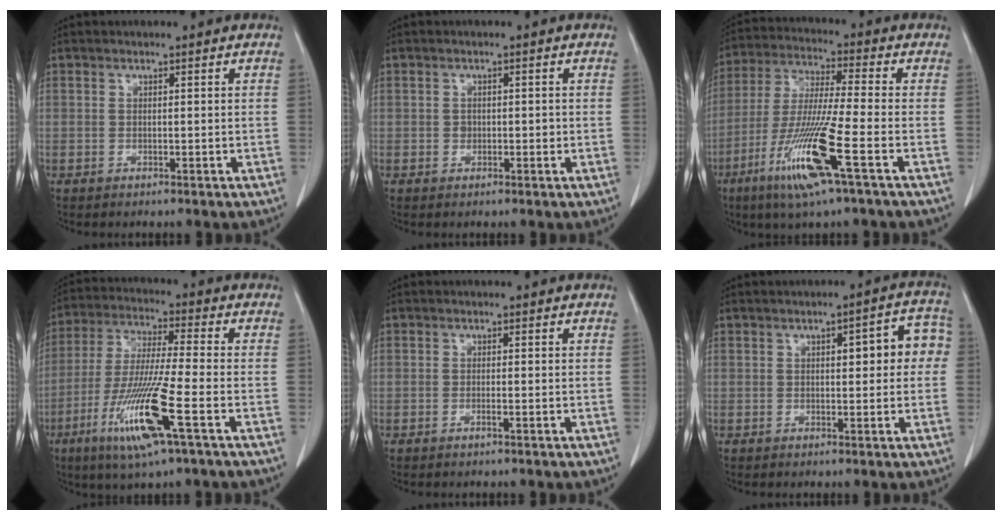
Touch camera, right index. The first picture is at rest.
{"total": 1.5, "force": [-0.2, 1.1, 0.9], "torque": [-0.012, 0.002, -0.001]}
{"total": 14.2, "force": [-6.3, -0.3, 12.8], "torque": [-0.265, -0.027, -0.121]}
{"total": 14.1, "force": [-5.8, 0.0, 12.8], "torque": [-0.265, -0.026, -0.111]}
{"total": 0.8, "force": [-0.4, -0.1, 0.7], "torque": [-0.013, 0.000, -0.006]}
{"total": 6.9, "force": [1.0, 2.4, 6.4], "torque": [-0.067, 0.029, 0.008]}